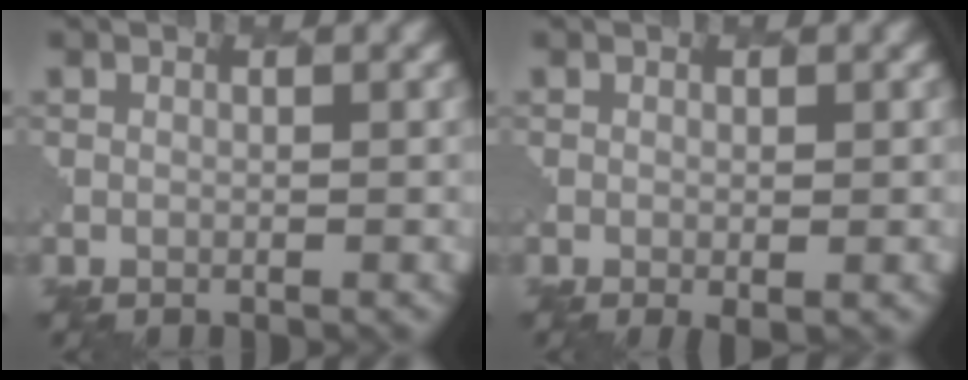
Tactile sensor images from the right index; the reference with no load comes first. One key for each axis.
{"total": 1.6, "fx": -0.4, "fy": 0.4, "fz": 1.5, "tx": -0.026, "ty": -0.006, "tz": -0.004}